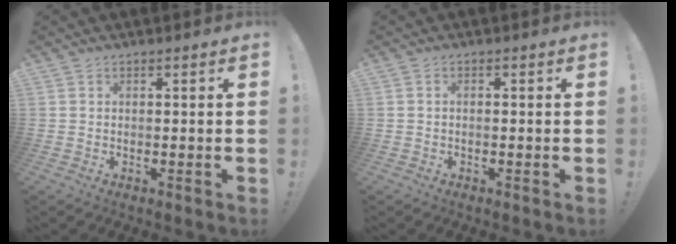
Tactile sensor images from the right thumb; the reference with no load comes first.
{"total": 1.1, "force": [-0.9, 0.1, 0.7], "torque": [-0.010, 0.003, -0.017]}